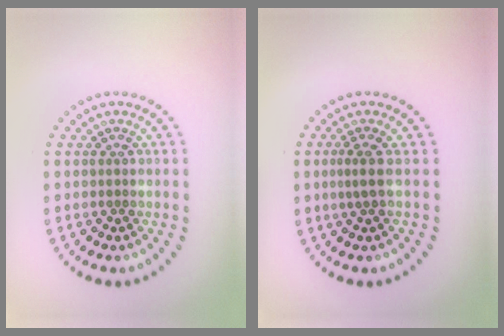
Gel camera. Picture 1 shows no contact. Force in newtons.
{"total": 1.7, "press": 1.2, "slide": 1.2}